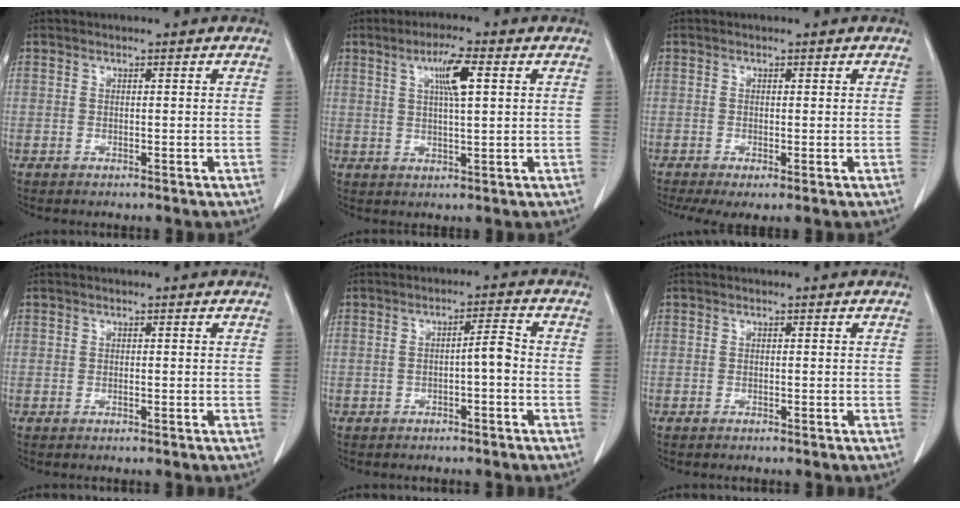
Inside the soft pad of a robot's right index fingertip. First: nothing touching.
{"total": 5.8, "force": [2.1, 0.5, 5.4], "torque": [-0.098, 0.002, 0.035]}
{"total": 3.9, "force": [-2.0, 1.5, 3.1], "torque": [-0.058, -0.015, -0.034]}
{"total": 0.0}
{"total": 3.1, "force": [-0.7, 0.4, 2.9], "torque": [-0.044, 0.010, -0.010]}
{"total": 0.0}